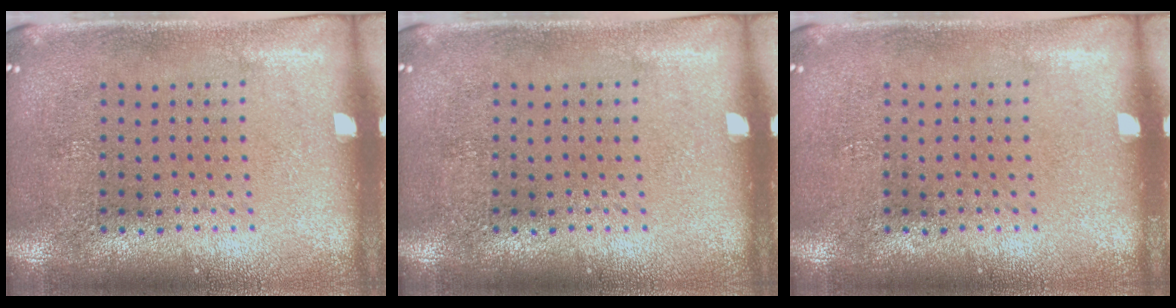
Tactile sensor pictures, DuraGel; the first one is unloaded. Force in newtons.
{"total": 0.0}
{"total": 0.0}